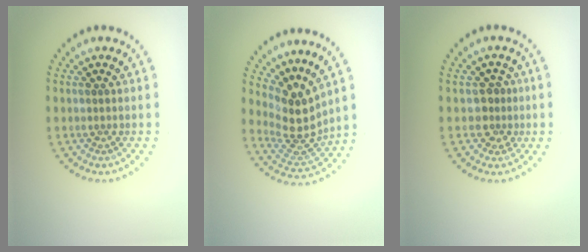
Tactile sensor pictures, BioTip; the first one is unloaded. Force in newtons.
{"total": 3.9, "press": 3.0, "slide": 2.5}
{"total": 2.0, "press": 1.6, "slide": 1.2}